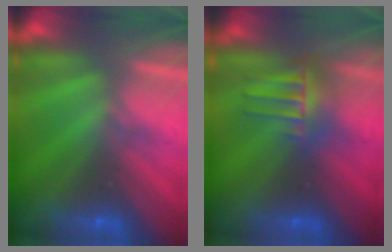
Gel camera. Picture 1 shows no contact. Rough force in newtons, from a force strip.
{"total": 5.4}